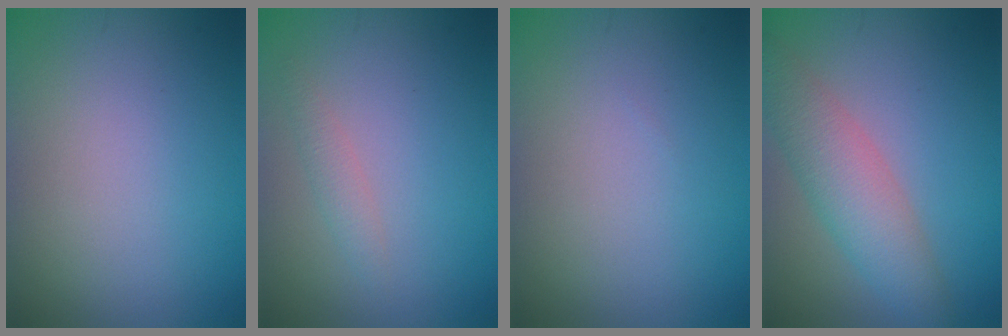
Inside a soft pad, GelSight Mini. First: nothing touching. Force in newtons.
{"total": 1.2, "press": 1.2, "slide": 0.0}
{"total": 0.0}
{"total": 4.7, "press": 4.7, "slide": 0.2}